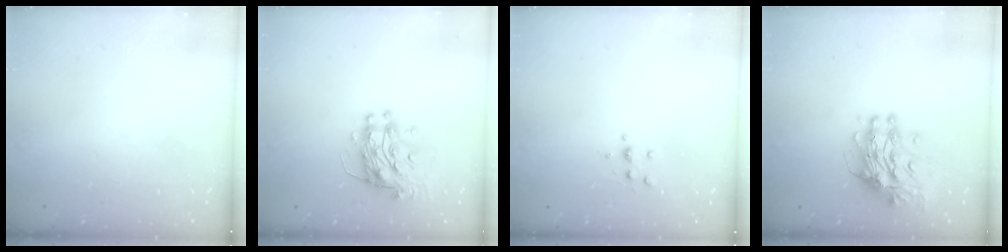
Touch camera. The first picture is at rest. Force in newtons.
{"total": 12.9, "press": 12.9, "slide": 1.1}
{"total": 4.9, "press": 4.8, "slide": 1.1}
{"total": 13.5, "press": 13.4, "slide": 1.4}